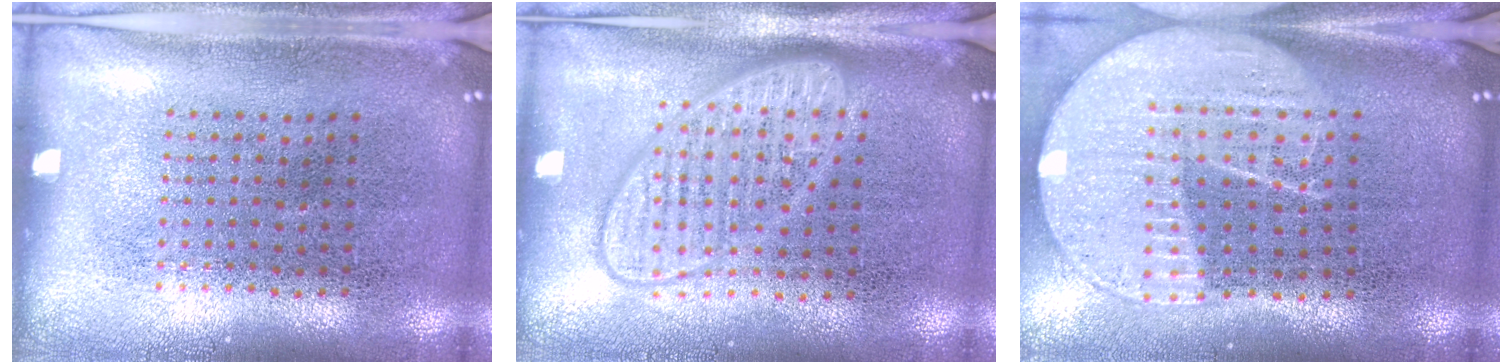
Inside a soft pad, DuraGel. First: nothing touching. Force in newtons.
{"total": 2.4, "press": 2.4, "slide": 0.3}
{"total": 2.1, "press": 1.8, "slide": 1.1}